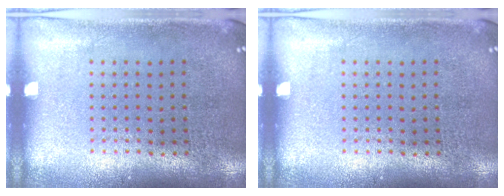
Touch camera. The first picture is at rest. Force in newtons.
{"total": 0.0}